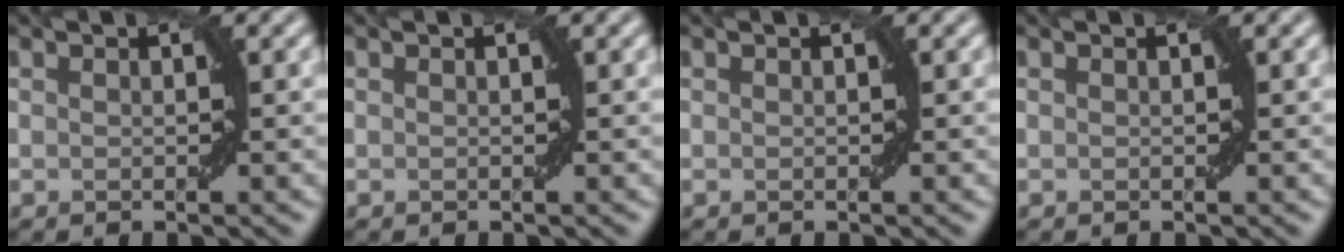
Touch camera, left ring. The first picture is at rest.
{"total": 0.0}
{"total": 0.0}
{"total": 0.0}